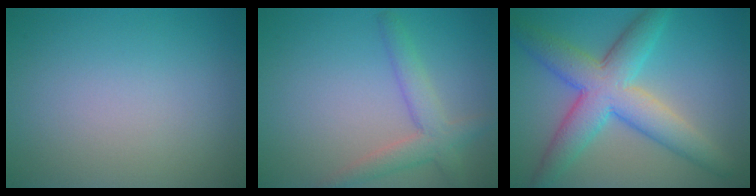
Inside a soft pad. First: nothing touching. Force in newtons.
{"total": 3.3, "press": 3.3, "slide": 0.2}
{"total": 7.5, "press": 7.5, "slide": 0.2}